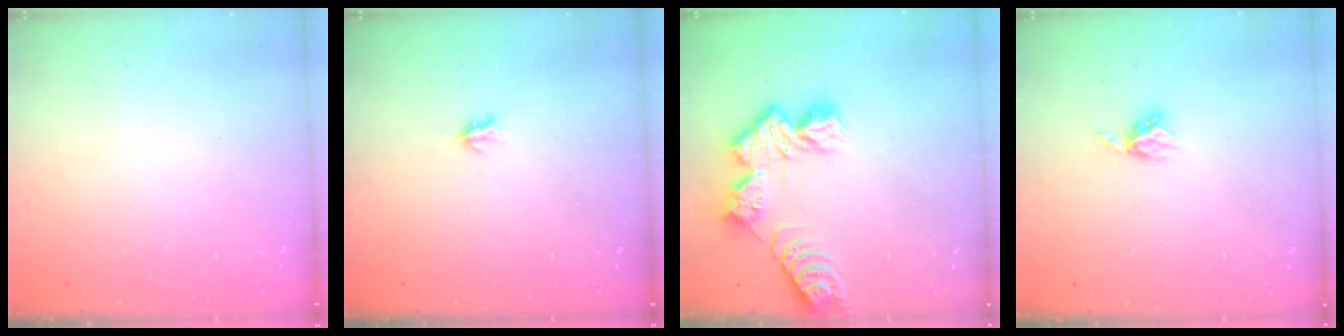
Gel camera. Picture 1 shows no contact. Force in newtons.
{"total": 1.9, "press": 1.8, "slide": 0.4}
{"total": 11.5, "press": 11.5, "slide": 0.8}
{"total": 4.9, "press": 4.8, "slide": 0.2}